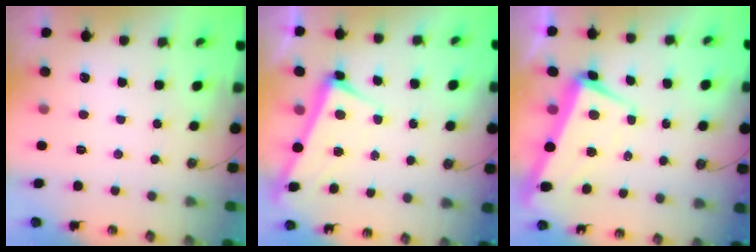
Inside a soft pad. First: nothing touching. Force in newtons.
{"total": 2.7, "press": 2.6, "slide": 0.7}
{"total": 2.2, "press": 0.3, "slide": 2.1}